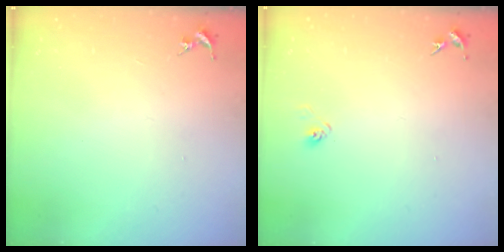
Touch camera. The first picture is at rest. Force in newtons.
{"total": 2.8, "press": 2.6, "slide": 1.1}